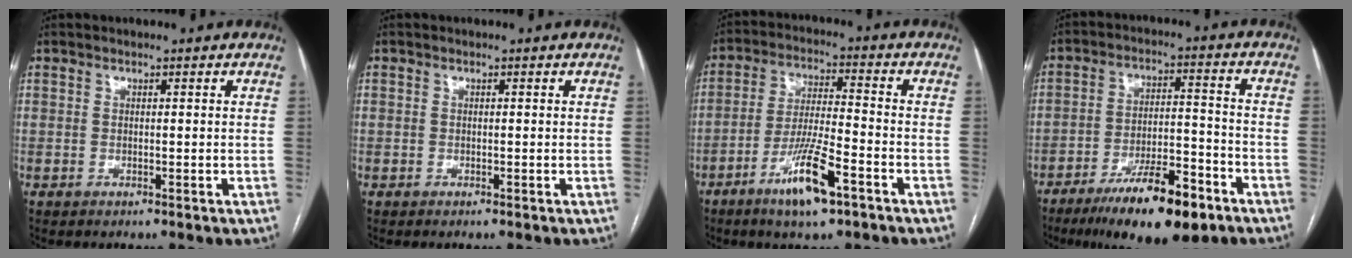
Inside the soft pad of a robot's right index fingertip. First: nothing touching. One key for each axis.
{"total": 0.6, "fx": -0.1, "fy": 0.6, "fz": -0.1, "tx": 0.004, "ty": 0.007, "tz": -0.004}
{"total": 10.4, "fx": -5.9, "fy": 1.3, "fz": 8.4, "tx": -0.165, "ty": -0.012, "tz": -0.104}
{"total": 14.7, "fx": -9.5, "fy": 3.5, "fz": 10.7, "tx": -0.170, "ty": -0.006, "tz": -0.151}